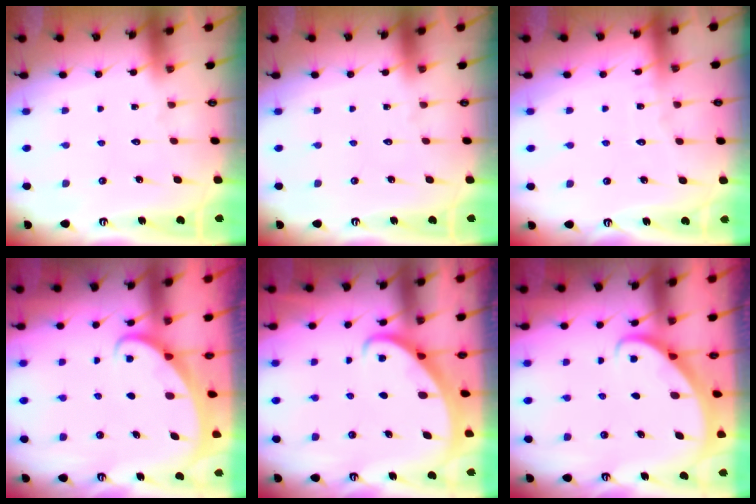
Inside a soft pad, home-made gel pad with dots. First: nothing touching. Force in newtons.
{"total": 0.0}
{"total": 2.1, "press": 2.1, "slide": 0.1}
{"total": 1.8, "press": 1.8, "slide": 0.2}
{"total": 2.1, "press": 2.1, "slide": 0.2}
{"total": 2.7, "press": 2.7, "slide": 0.2}